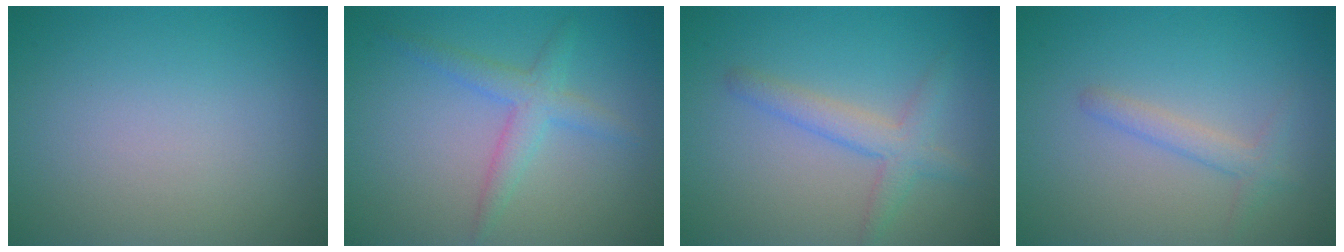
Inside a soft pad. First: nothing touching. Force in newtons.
{"total": 2.7, "press": 2.7, "slide": 0.0}
{"total": 2.8, "press": 2.8, "slide": 0.1}
{"total": 1.7, "press": 1.7, "slide": 0.1}